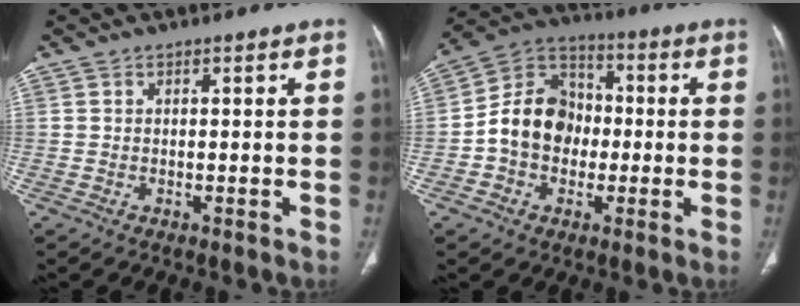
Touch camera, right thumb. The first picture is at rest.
{"total": 12.8, "force": [-1.4, 10.2, 7.6], "torque": [-0.108, 0.042, -0.037]}